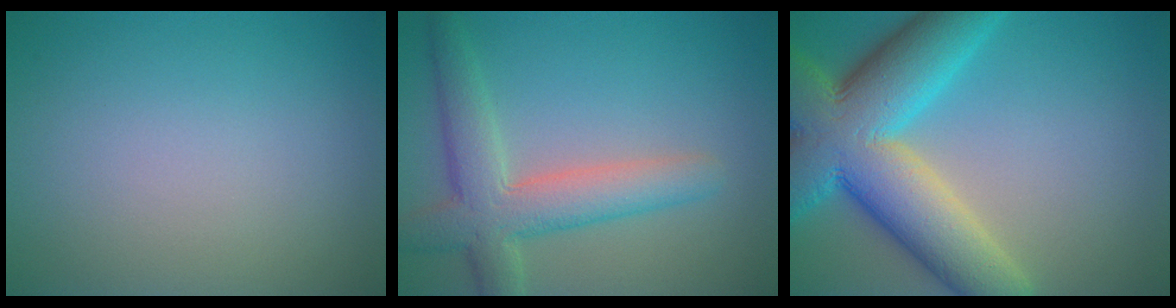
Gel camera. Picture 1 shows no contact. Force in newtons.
{"total": 5.8, "press": 5.8, "slide": 0.4}
{"total": 13.2, "press": 13.2, "slide": 0.6}